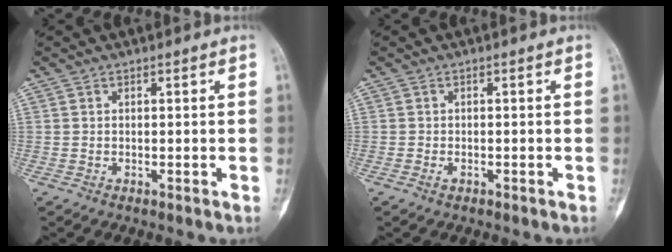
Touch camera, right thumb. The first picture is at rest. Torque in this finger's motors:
{"motor_torque": [0.05, 0.28, -0.04, -0.06, -0.10]}